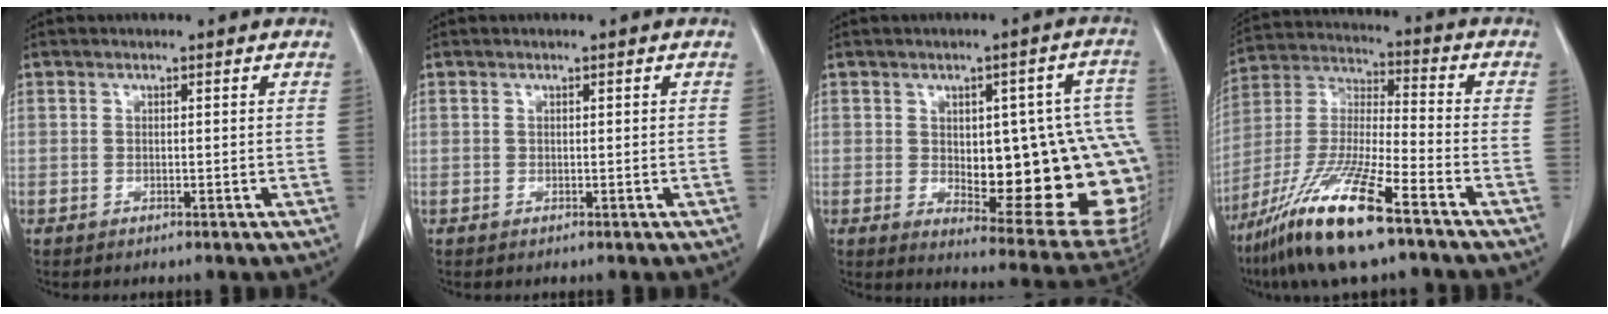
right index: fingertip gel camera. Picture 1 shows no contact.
{"total": 0.0}
{"total": 22.9, "force": [-1.8, 7.6, 21.5], "torque": [-0.194, 0.023, 0.006]}
{"total": 16.9, "force": [-10.8, 1.4, 12.9], "torque": [-0.286, -0.037, -0.205]}